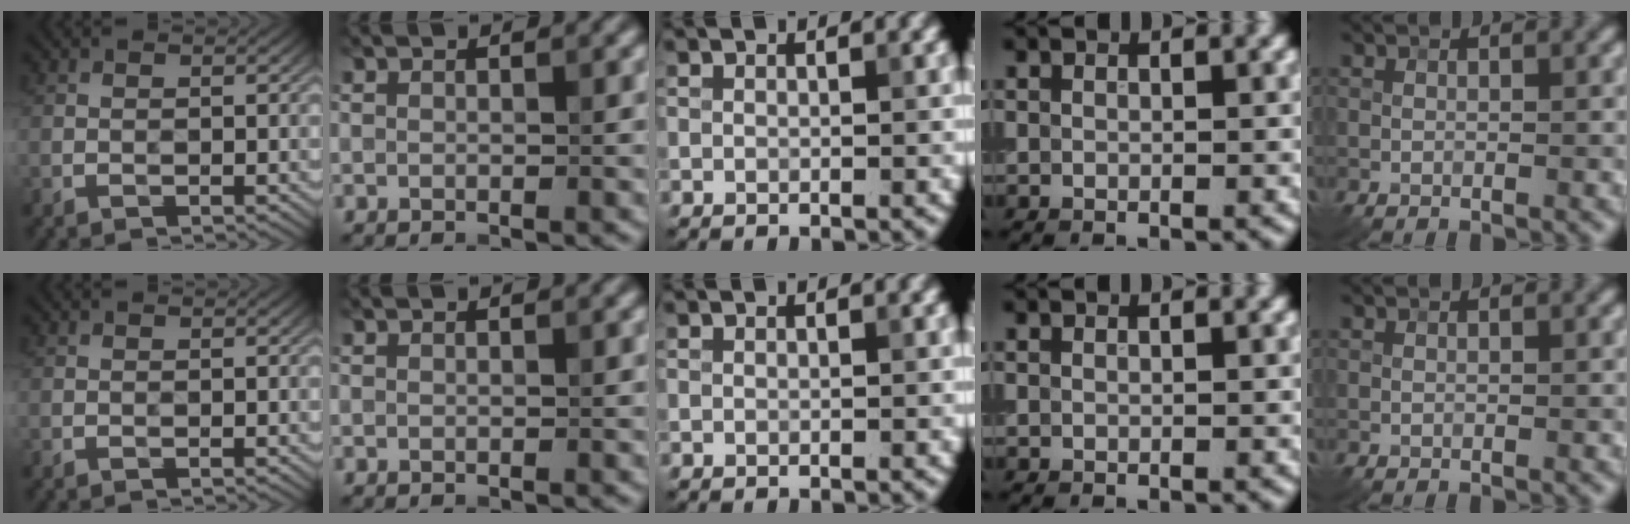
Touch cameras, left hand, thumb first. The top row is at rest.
{}